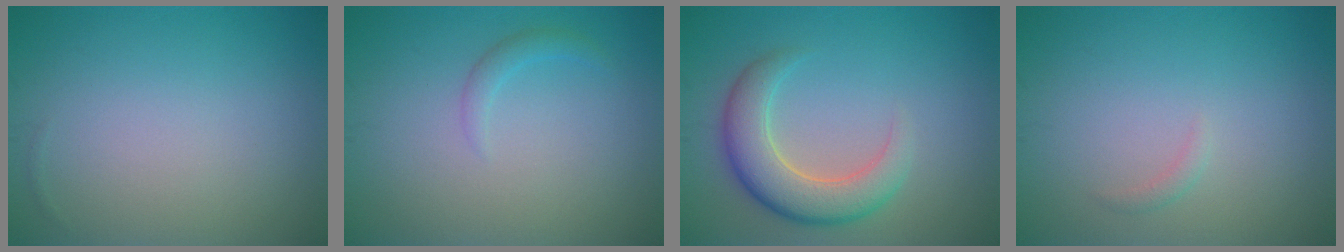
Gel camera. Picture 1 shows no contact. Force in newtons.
{"total": 1.2, "press": 1.1, "slide": 0.1}
{"total": 5.4, "press": 5.4, "slide": 0.4}
{"total": 0.7, "press": 0.7, "slide": 0.1}